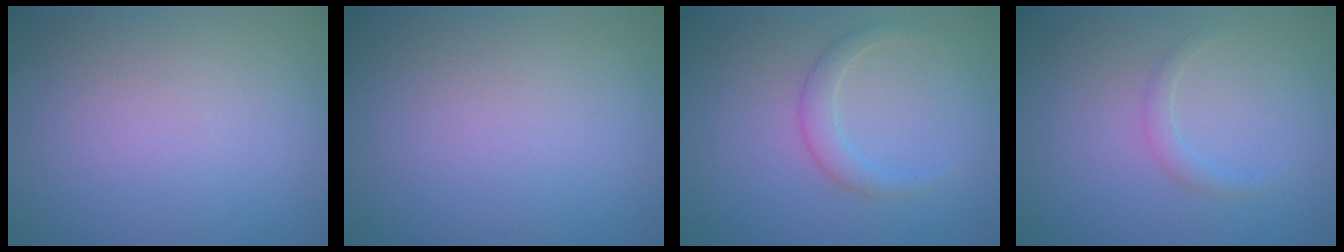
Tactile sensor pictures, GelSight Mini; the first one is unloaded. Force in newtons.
{"total": 0.0}
{"total": 1.8, "press": 1.8, "slide": 0.2}
{"total": 1.1, "press": 1.1, "slide": 0.2}